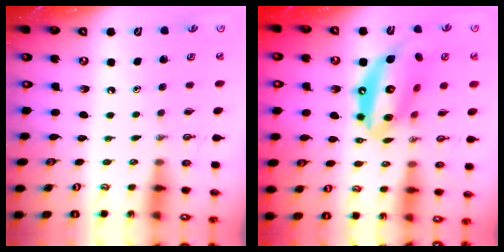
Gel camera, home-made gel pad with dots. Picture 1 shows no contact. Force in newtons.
{"total": 17.6, "press": 17.5, "slide": 1.6}